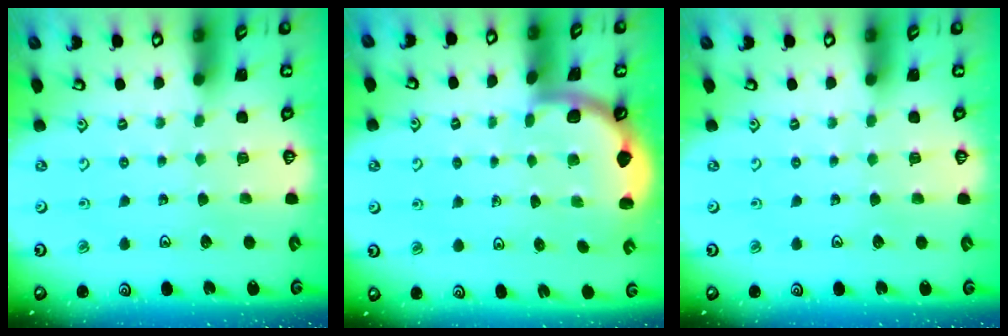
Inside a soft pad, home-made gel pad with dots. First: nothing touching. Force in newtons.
{"total": 1.6, "press": 1.6, "slide": 0.0}
{"total": 0.0}